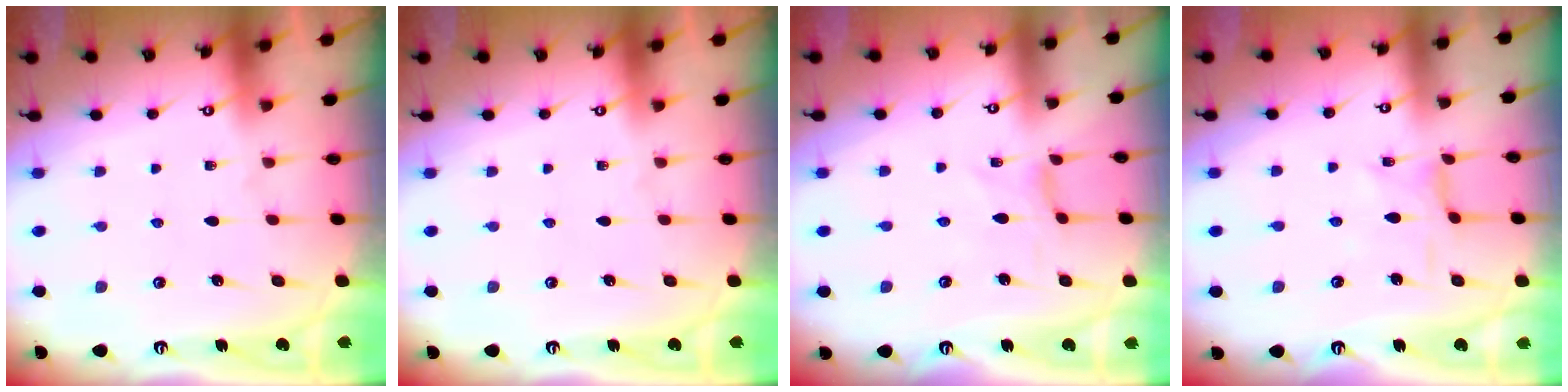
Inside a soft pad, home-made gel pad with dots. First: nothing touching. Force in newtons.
{"total": 0.0}
{"total": 0.0}
{"total": 1.3, "press": 1.2, "slide": 0.1}